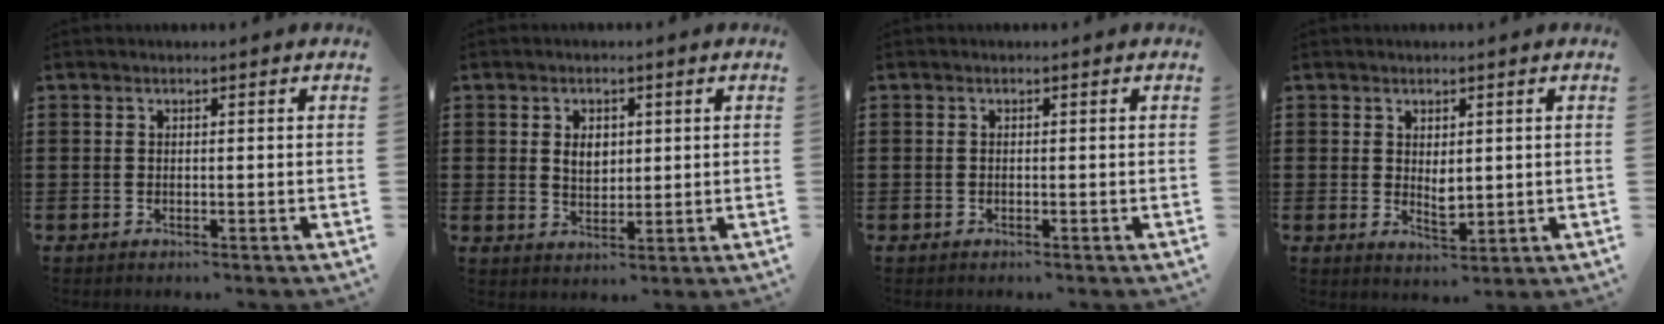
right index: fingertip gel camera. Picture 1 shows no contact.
{"total": 3.3, "force": [0.9, 2.3, 2.2], "torque": [-0.042, 0.008, 0.013]}
{"total": 0.0}
{"total": 2.6, "force": [0.8, 1.5, 2.1], "torque": [-0.032, -0.001, 0.014]}